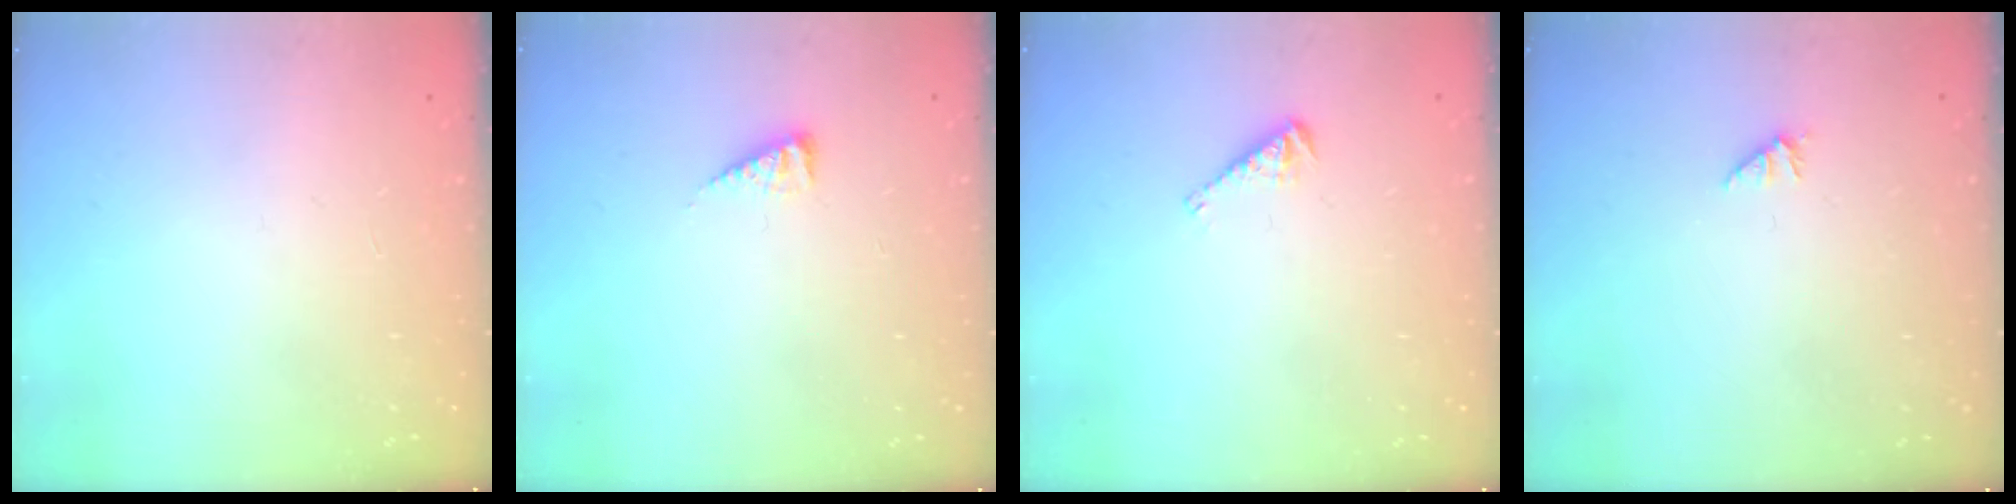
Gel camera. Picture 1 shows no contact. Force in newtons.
{"total": 3.8, "press": 3.8, "slide": 0.5}
{"total": 3.4, "press": 3.3, "slide": 0.6}
{"total": 0.0}